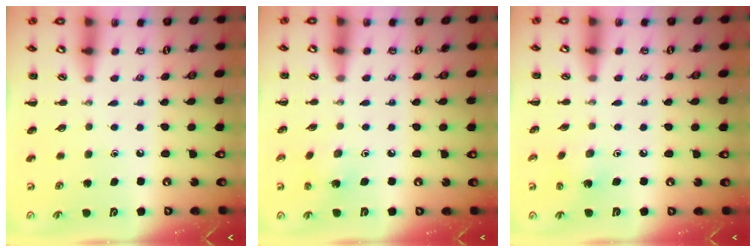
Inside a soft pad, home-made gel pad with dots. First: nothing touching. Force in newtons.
{"total": 2.0, "press": 1.9, "slide": 0.8}
{"total": 2.1, "press": 2.0, "slide": 0.7}